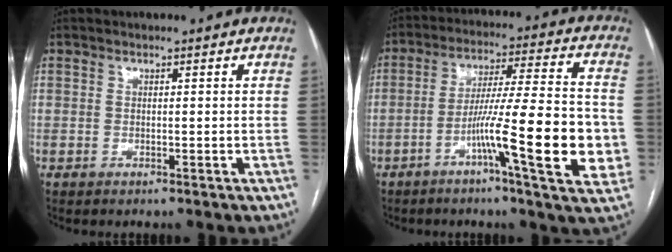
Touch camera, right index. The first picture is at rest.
{"total": 17.2, "force": [-4.8, 0.6, 16.5], "torque": [-0.244, 0.000, -0.075]}